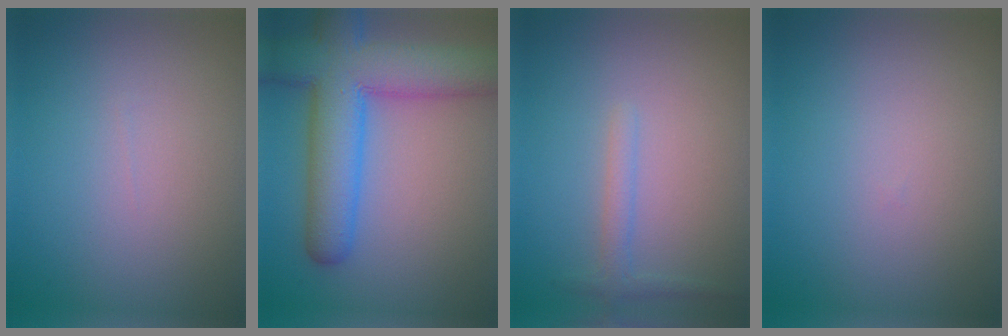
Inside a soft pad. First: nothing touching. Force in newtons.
{"total": 10.7, "press": 10.7, "slide": 0.5}
{"total": 1.4, "press": 1.4, "slide": 0.1}
{"total": 0.0}